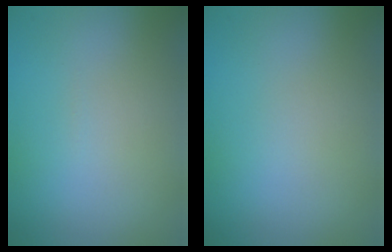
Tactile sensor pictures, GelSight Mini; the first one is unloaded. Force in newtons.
{"total": 0.0}